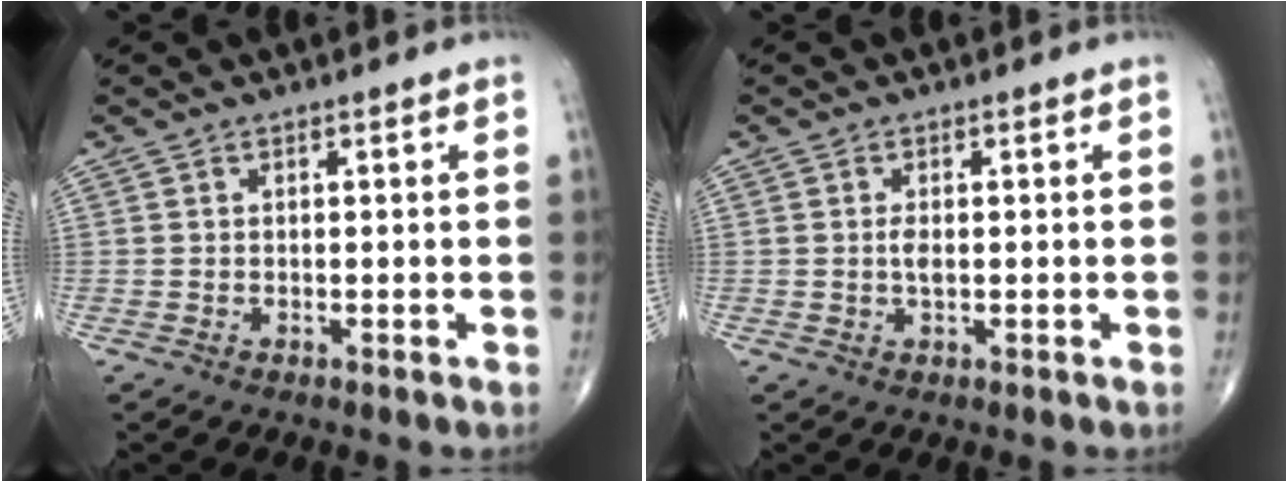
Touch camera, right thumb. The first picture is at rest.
{"total": 1.9, "force": [0.0, 0.8, 1.7], "torque": [-0.032, -0.001, 0.001]}